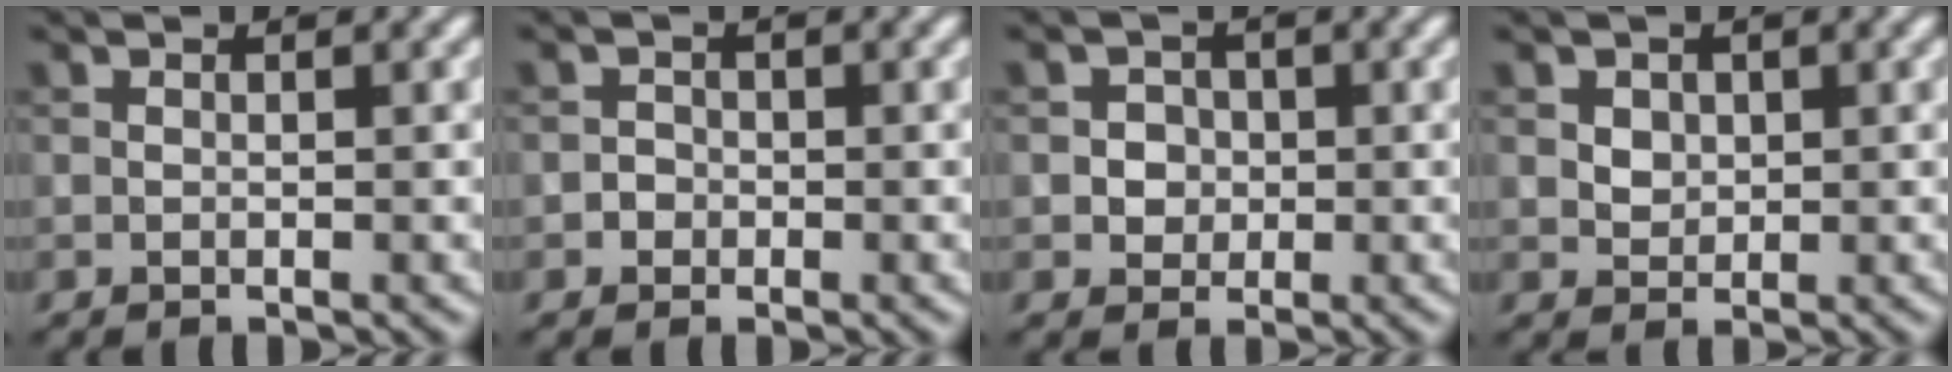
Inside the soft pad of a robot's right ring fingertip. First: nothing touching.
{"total": 1.0, "force": [-0.4, 0.9, 0.1], "torque": [0.008, 0.001, -0.011]}
{"total": 2.4, "force": [0.2, 2.2, 0.9], "torque": [0.003, 0.005, 0.001]}
{"total": 2.2, "force": [0.9, 1.7, 1.0], "torque": [-0.028, 0.004, 0.027]}